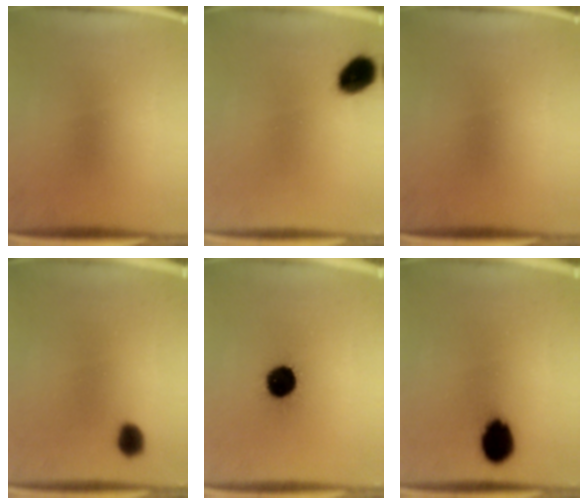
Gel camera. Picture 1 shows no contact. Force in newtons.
{"total": 7.8}
{"total": 0.0}
{"total": 4.8}
{"total": 12.5}
{"total": 9.4}